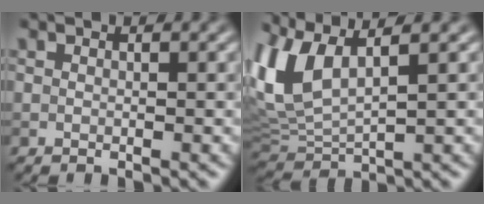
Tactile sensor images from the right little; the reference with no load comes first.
{"total": 7.4, "force": [3.0, 3.3, 5.9], "torque": [-0.155, 0.009, 0.062]}